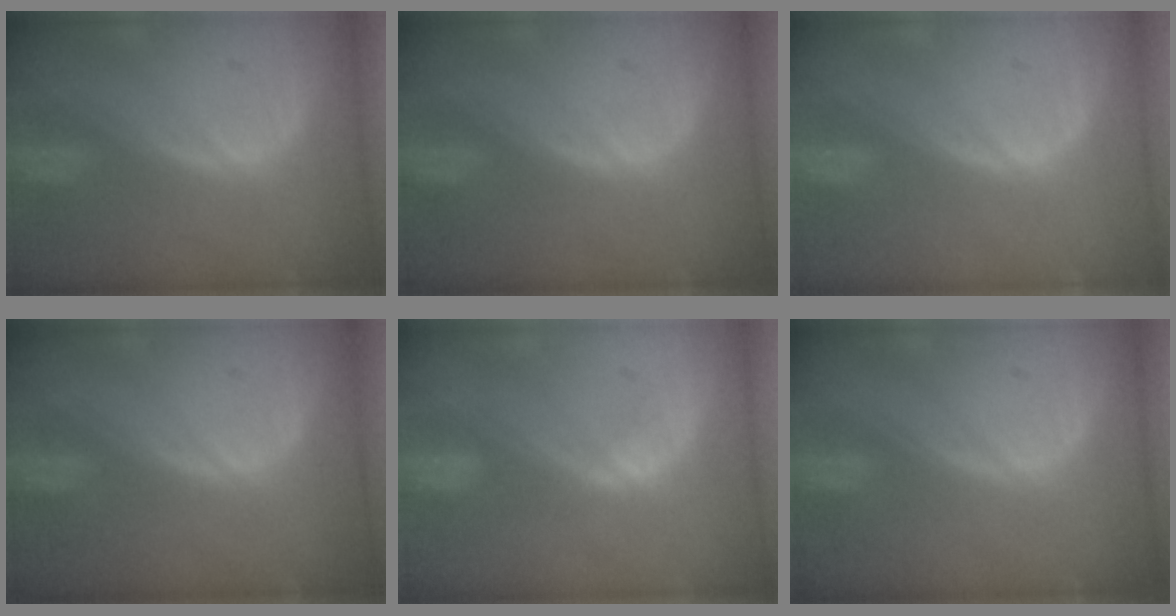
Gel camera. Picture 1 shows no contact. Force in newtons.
{"total": 0.0}
{"total": 0.0}
{"total": 0.0}
{"total": 2.3, "press": 2.2, "slide": 0.7}
{"total": 0.0}